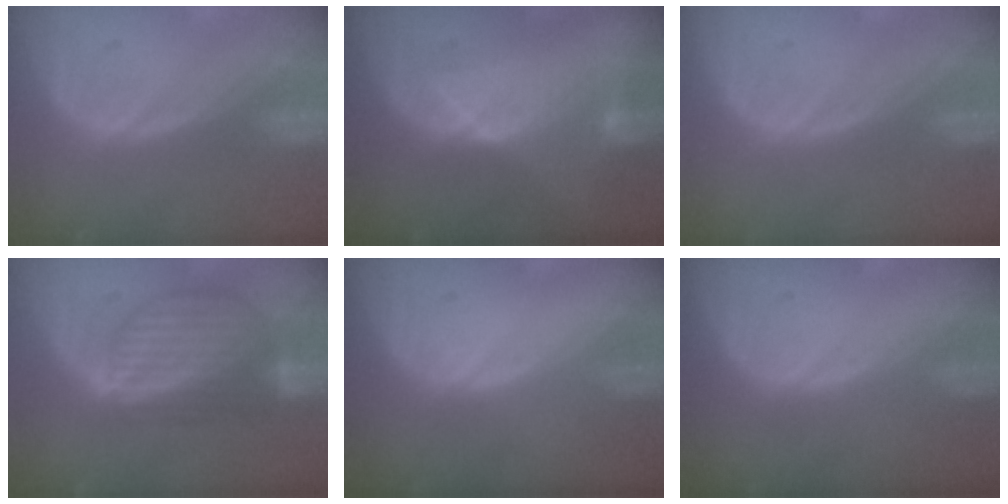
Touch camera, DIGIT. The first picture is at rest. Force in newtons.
{"total": 7.9, "press": 6.9, "slide": 3.8}
{"total": 0.0}
{"total": 8.7, "press": 7.7, "slide": 4.1}
{"total": 0.0}
{"total": 0.0}